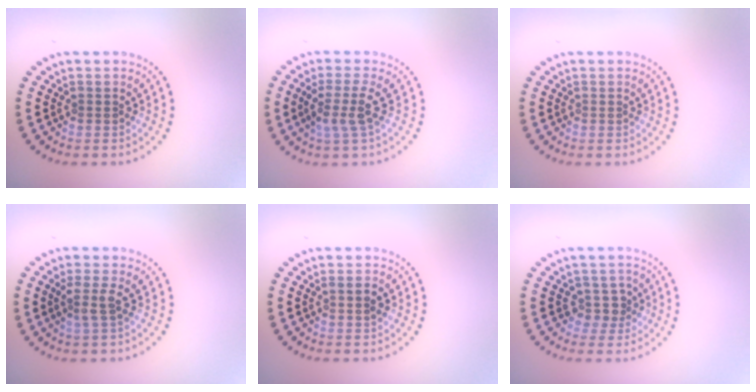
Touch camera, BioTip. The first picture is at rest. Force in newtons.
{"total": 2.7, "press": 2.1, "slide": 1.7}
{"total": 0.0}
{"total": 1.9, "press": 1.5, "slide": 1.1}
{"total": 1.1, "press": 1.1, "slide": 0.4}
{"total": 2.0, "press": 1.6, "slide": 1.2}